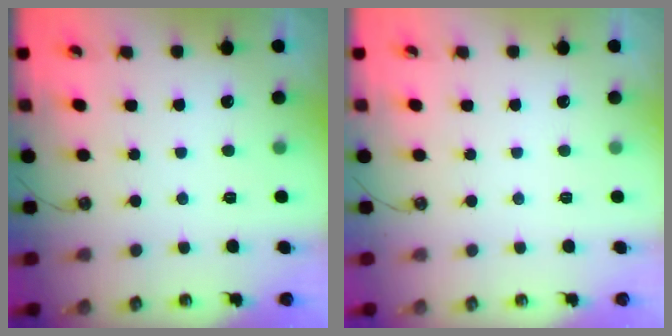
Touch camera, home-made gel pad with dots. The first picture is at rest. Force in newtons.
{"total": 0.0}